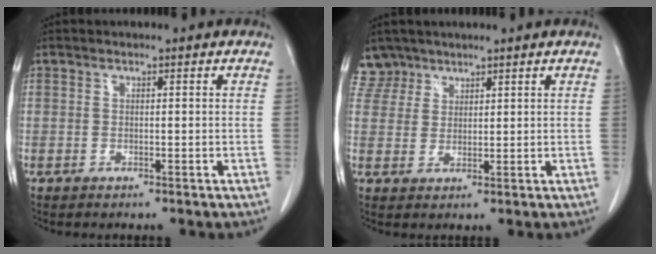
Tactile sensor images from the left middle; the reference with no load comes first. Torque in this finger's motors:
{"motor_torque": [0.18, -0.30, -0.02, -0.03]}